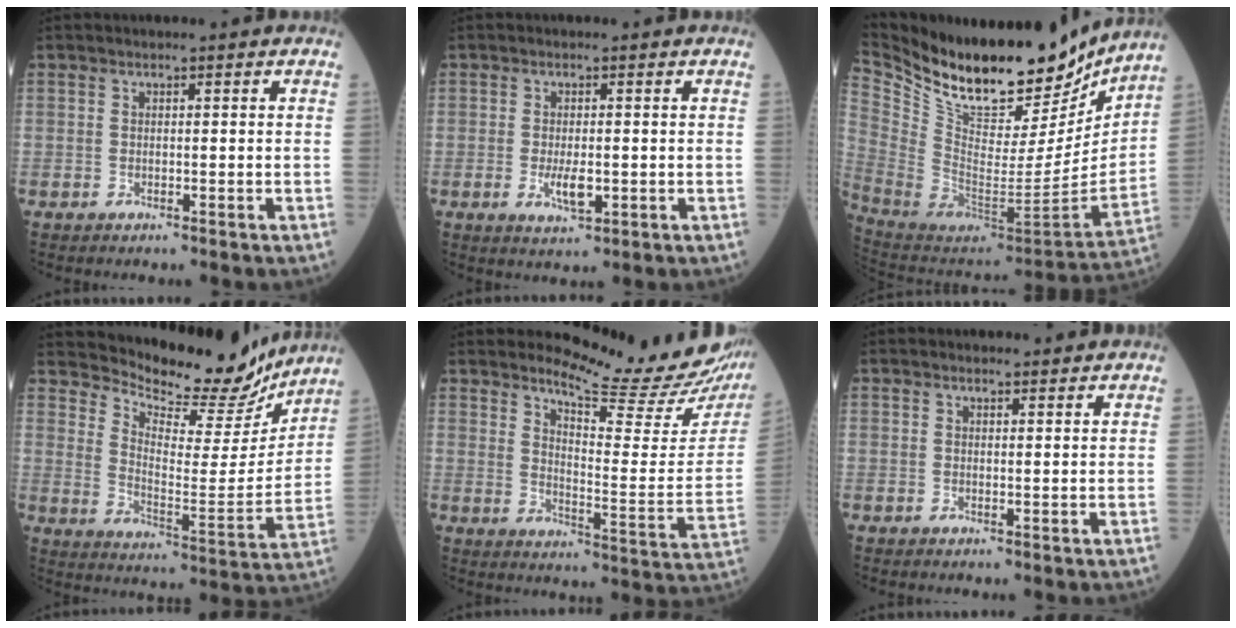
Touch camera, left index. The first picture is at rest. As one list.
[{"total": 3.4, "force": [-0.7, 1.3, 3.1], "torque": [-0.064, -0.005, -0.008]}, {"total": 25.9, "force": [21.2, 8.4, 12.3], "torque": [-0.235, -0.028, 0.347]}, {"total": 16.0, "force": [15.4, 2.9, 3.3], "torque": [-0.065, -0.045, 0.219]}, {"total": 17.4, "force": [16.2, 0.8, 6.3], "torque": [-0.094, -0.109, 0.198]}, {"total": 1.6, "force": [1.6, 0.3, 0.0], "torque": [-0.009, 0.000, 0.022]}]